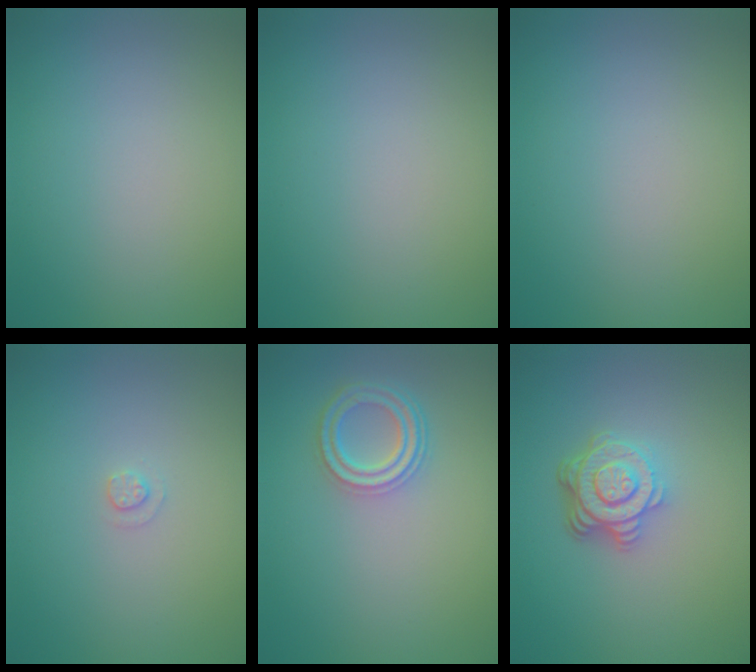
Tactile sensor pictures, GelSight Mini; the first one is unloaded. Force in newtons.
{"total": 0.0}
{"total": 0.0}
{"total": 0.9, "press": 0.9, "slide": 0.2}
{"total": 3.6, "press": 2.9, "slide": 2.2}
{"total": 4.7, "press": 3.4, "slide": 3.3}